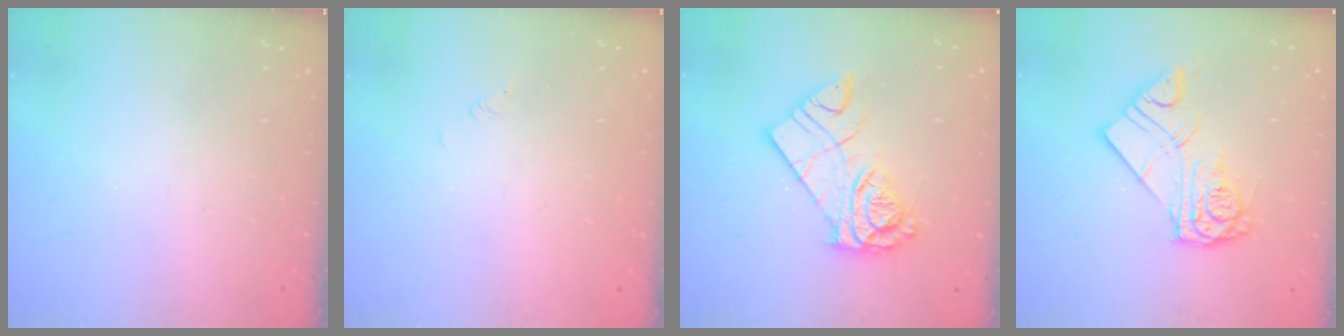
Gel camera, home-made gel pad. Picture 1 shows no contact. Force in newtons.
{"total": 2.8, "press": 2.7, "slide": 0.3}
{"total": 13.2, "press": 13.1, "slide": 1.3}
{"total": 11.3, "press": 11.3, "slide": 0.8}